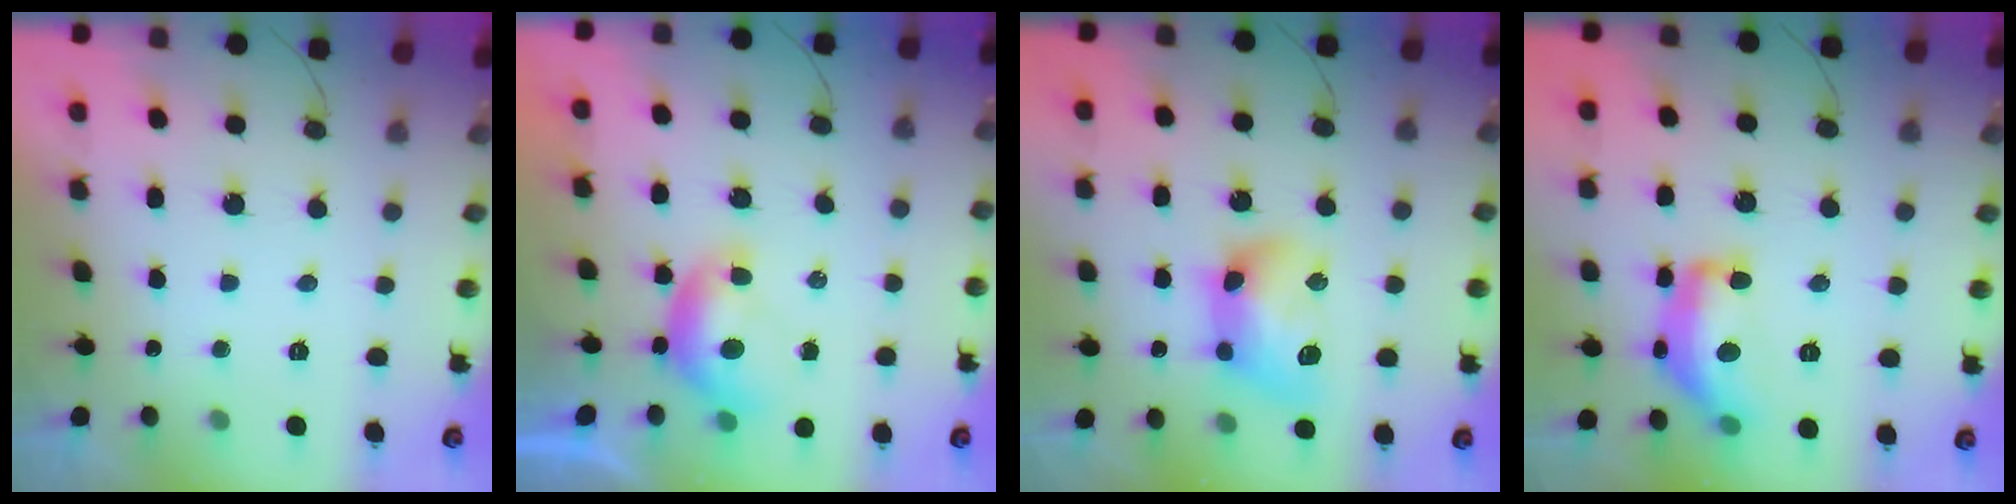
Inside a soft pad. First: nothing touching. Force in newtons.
{"total": 7.2, "press": 7.2, "slide": 0.7}
{"total": 14.3, "press": 14.2, "slide": 0.5}
{"total": 15.3, "press": 15.2, "slide": 1.3}